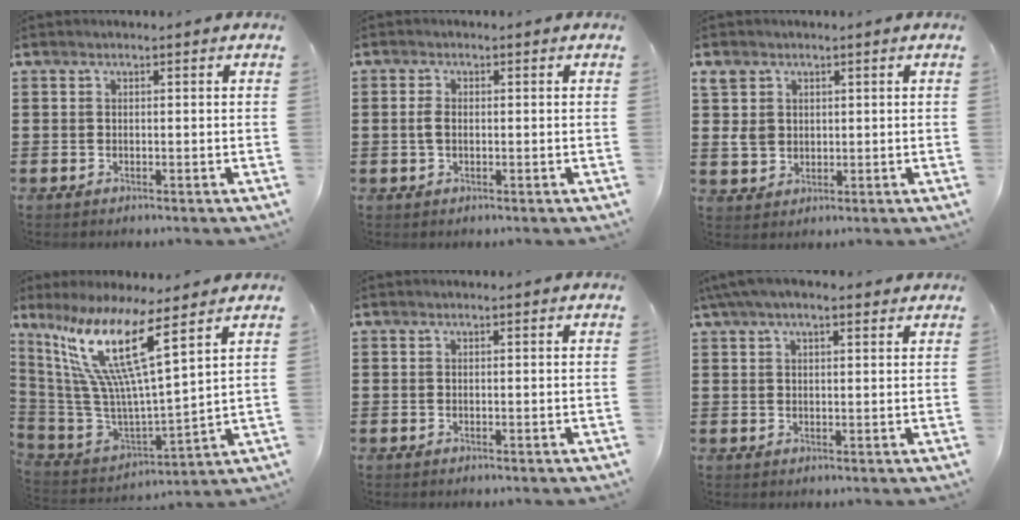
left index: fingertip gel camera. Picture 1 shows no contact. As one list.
[{"total": 2.3, "force": [-0.1, 1.3, 1.8], "torque": [-0.045, 0.002, -0.005]}, {"total": 4.1, "force": [1.2, 3.6, 1.6], "torque": [-0.053, 0.010, 0.018]}, {"total": 14.3, "force": [8.4, 1.8, 11.5], "torque": [-0.274, -0.067, 0.131]}, {"total": 0.0}, {"total": 4.3, "force": [2.8, 1.4, 3.0], "torque": [-0.064, 0.008, 0.050]}]